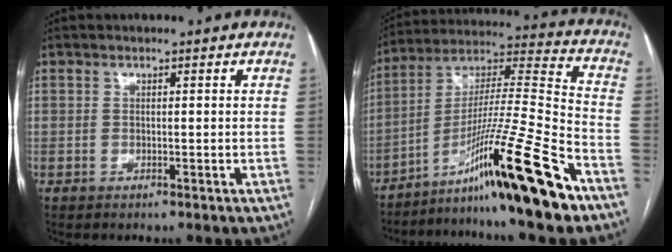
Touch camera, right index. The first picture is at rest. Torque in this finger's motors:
{"motor_torque": [1.90, -0.26, 0.42, 0.09]}